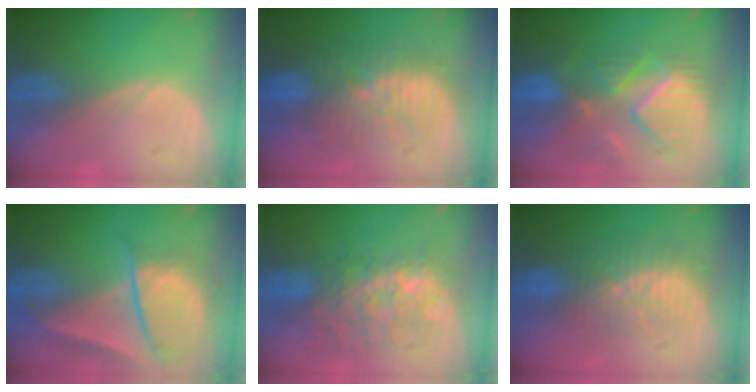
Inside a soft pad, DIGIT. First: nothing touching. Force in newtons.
{"total": 11.1, "press": 10.0, "slide": 4.6}
{"total": 9.8, "press": 9.3, "slide": 3.1}
{"total": 9.8, "press": 8.2, "slide": 5.3}
{"total": 9.3, "press": 9.2, "slide": 1.6}
{"total": 8.4, "press": 7.5, "slide": 3.9}